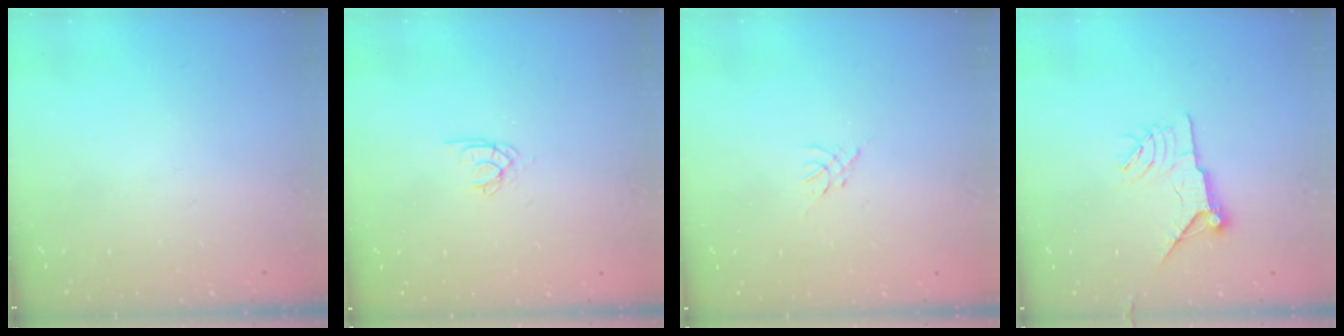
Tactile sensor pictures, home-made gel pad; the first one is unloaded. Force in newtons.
{"total": 1.9, "press": 1.9, "slide": 0.2}
{"total": 0.0}
{"total": 9.9, "press": 9.9, "slide": 1.0}